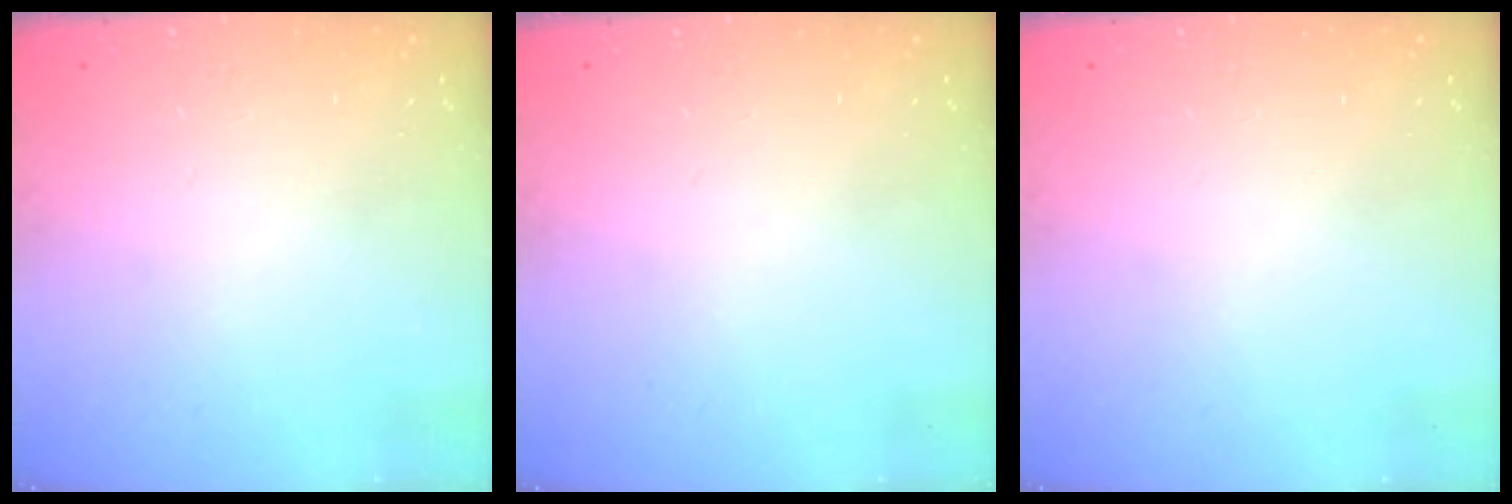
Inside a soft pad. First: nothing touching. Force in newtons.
{"total": 0.0}
{"total": 0.0}